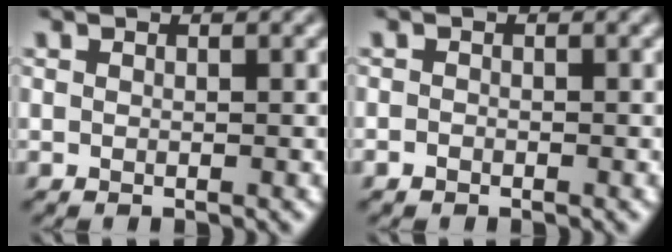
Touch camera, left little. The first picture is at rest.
{"total": 0.6, "force": [-0.5, 0.4, 0.1], "torque": [0.000, -0.003, -0.009]}